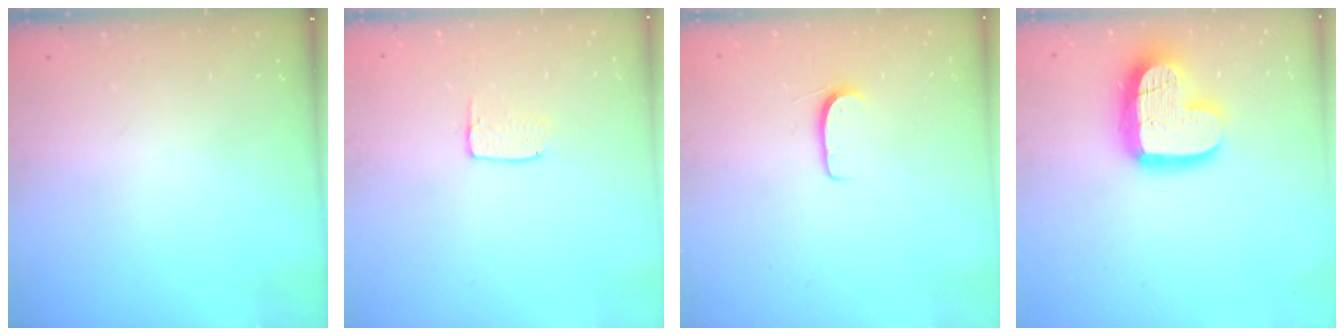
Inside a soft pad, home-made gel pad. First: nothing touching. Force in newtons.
{"total": 3.6, "press": 3.5, "slide": 0.2}
{"total": 5.2, "press": 5.2, "slide": 0.5}
{"total": 17.4, "press": 17.4, "slide": 1.7}